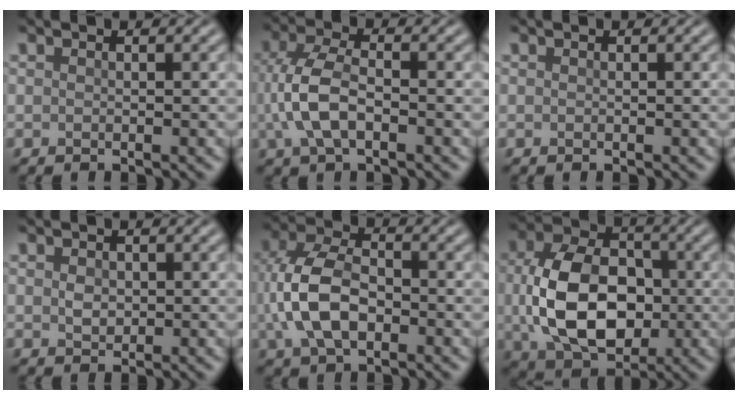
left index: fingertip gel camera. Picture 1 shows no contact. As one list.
[{"total": 5.3, "force": [-0.9, 2.7, 4.4], "torque": [-0.105, 0.002, -0.021]}, {"total": 0.0}, {"total": 1.3, "force": [0.1, 1.0, 0.8], "torque": [-0.017, -0.002, 0.003]}, {"total": 7.1, "force": [-0.9, 4.4, 5.5], "torque": [-0.126, 0.004, -0.025]}, {"total": 10.9, "force": [-0.5, 7.5, 7.9], "torque": [-0.164, -0.009, -0.005]}]